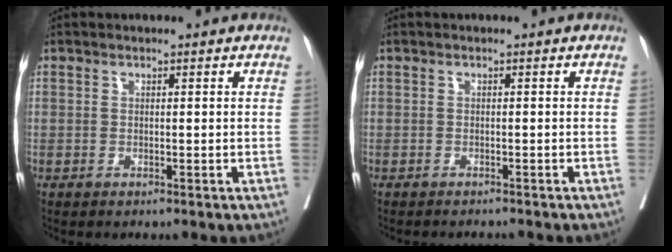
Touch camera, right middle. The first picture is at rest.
{"total": 3.8, "force": [-3.6, 0.5, 1.0], "torque": [-0.005, -0.007, -0.046]}